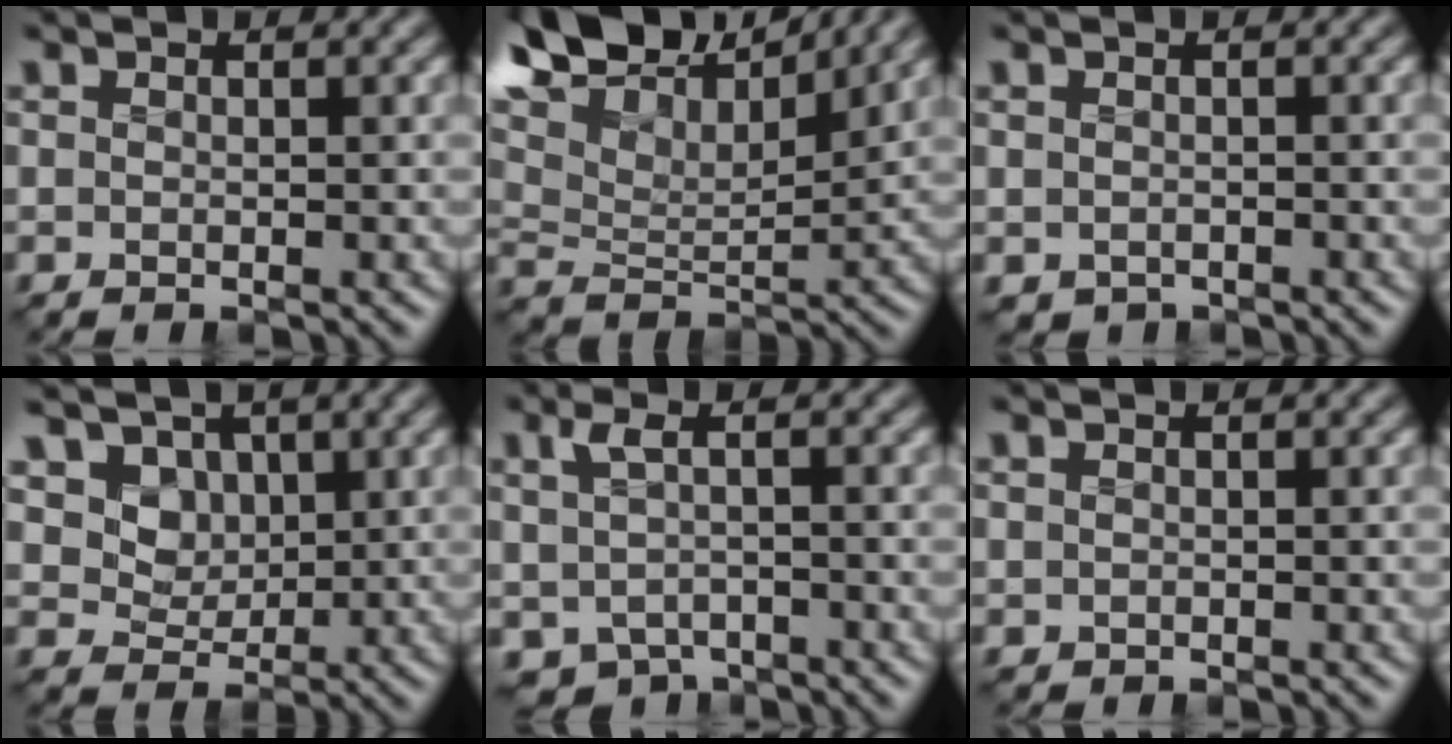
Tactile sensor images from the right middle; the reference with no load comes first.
{"total": 12.0, "force": [9.4, 4.2, 6.2], "torque": [-0.146, 0.038, 0.137]}
{"total": 0.8, "force": [-0.6, 0.5, 0.1], "torque": [-0.002, -0.009, -0.010]}
{"total": 6.0, "force": [2.7, 4.7, 2.6], "torque": [-0.072, -0.013, 0.049]}
{"total": 3.1, "force": [-1.0, 2.0, 2.2], "torque": [-0.052, -0.014, -0.018]}
{"total": 0.0}